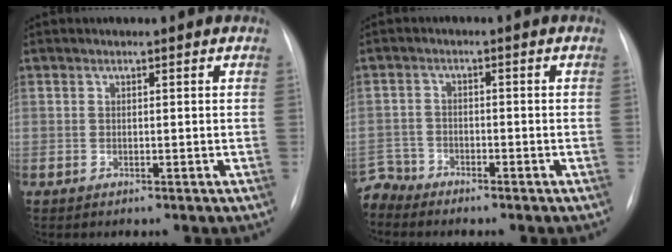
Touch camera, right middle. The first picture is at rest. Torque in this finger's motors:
{"motor_torque": [-0.11, -0.31, -0.07, -0.07]}